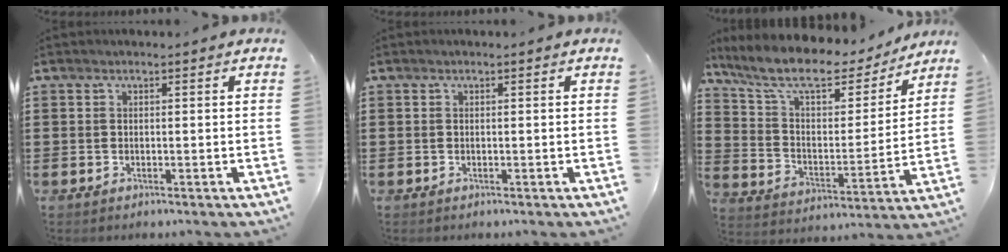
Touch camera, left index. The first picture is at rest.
{"total": 0.0}
{"total": 9.9, "force": [8.2, 2.6, 5.0], "torque": [-0.130, -0.044, 0.140]}